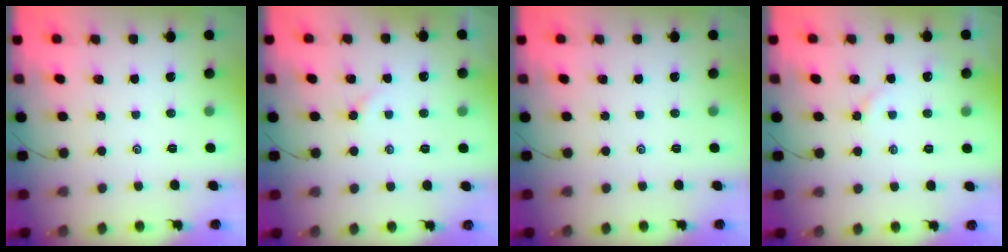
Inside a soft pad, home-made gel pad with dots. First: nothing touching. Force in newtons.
{"total": 2.1, "press": 2.1, "slide": 0.4}
{"total": 0.0}
{"total": 4.6, "press": 4.5, "slide": 0.5}